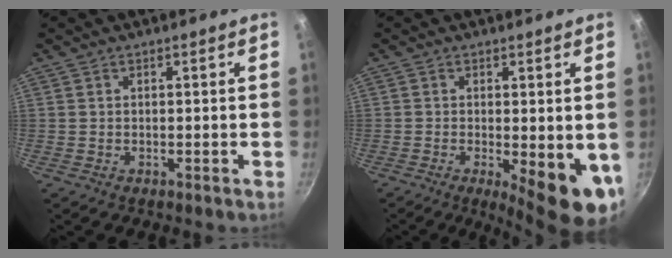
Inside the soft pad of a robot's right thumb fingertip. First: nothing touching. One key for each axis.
{"total": 10.5, "fx": -2.0, "fy": 3.2, "fz": 9.8, "tx": -0.109, "ty": -0.014, "tz": -0.017}